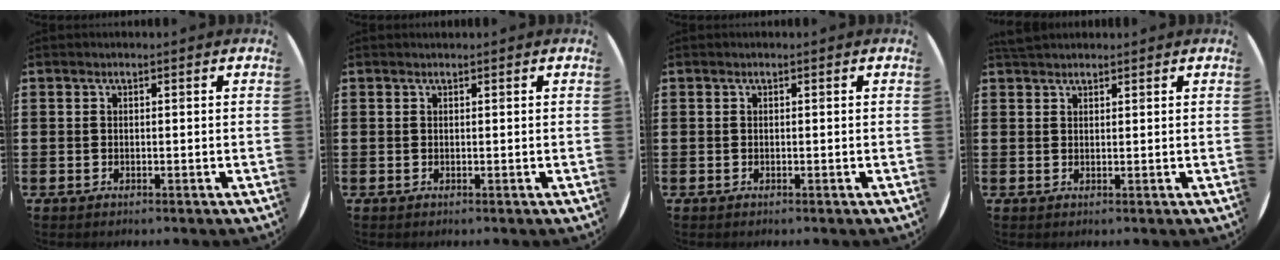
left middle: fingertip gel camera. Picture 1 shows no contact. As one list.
[{"total": 0.0}, {"total": 0.0}, {"total": 1.6, "force": [1.5, 0.4, 0.2], "torque": [-0.006, 0.004, 0.030]}]